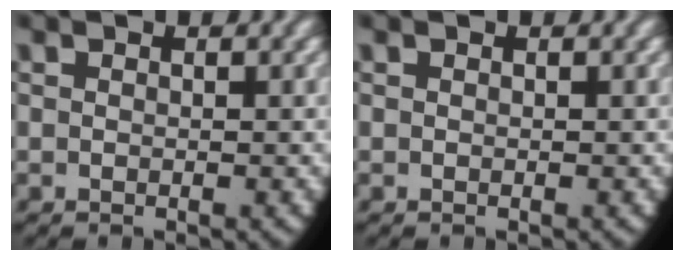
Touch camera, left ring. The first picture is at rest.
{"total": 0.0}